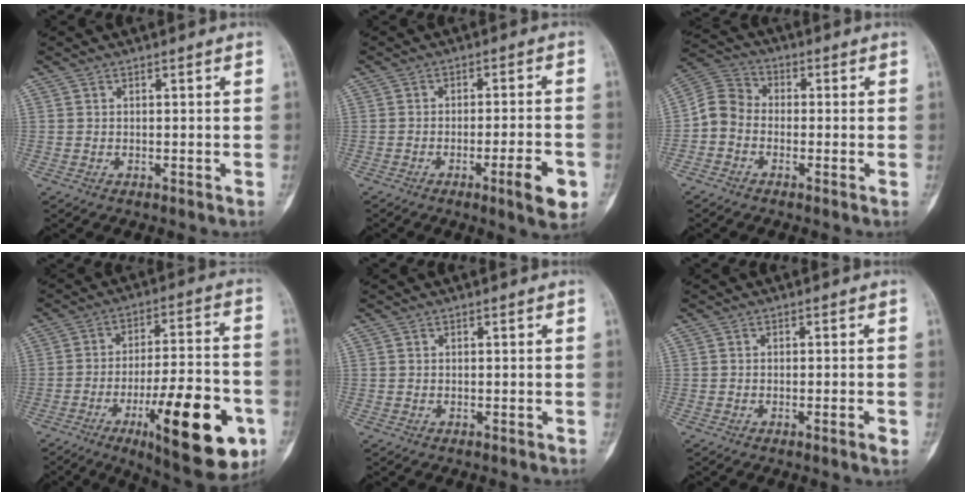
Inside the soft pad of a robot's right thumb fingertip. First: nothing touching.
{"total": 7.7, "force": [-3.3, 1.2, 6.9], "torque": [-0.091, 0.009, -0.044]}
{"total": 6.4, "force": [-1.7, 5.1, 3.4], "torque": [-0.056, 0.025, -0.052]}
{"total": 23.6, "force": [-9.2, 7.0, 20.5], "torque": [-0.268, 0.030, -0.128]}
{"total": 0.0}
{"total": 1.9, "force": [-0.9, 0.1, 1.7], "torque": [-0.026, -0.004, -0.015]}